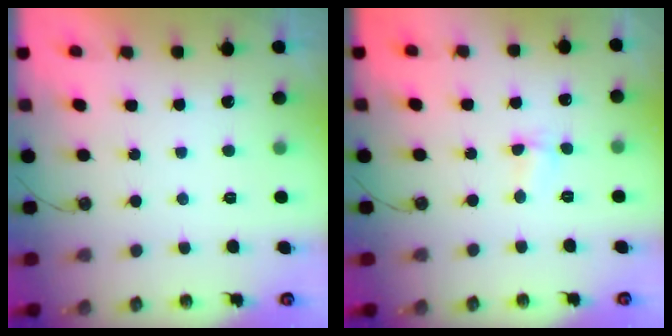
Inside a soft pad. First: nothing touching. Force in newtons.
{"total": 2.6, "press": 2.5, "slide": 0.5}